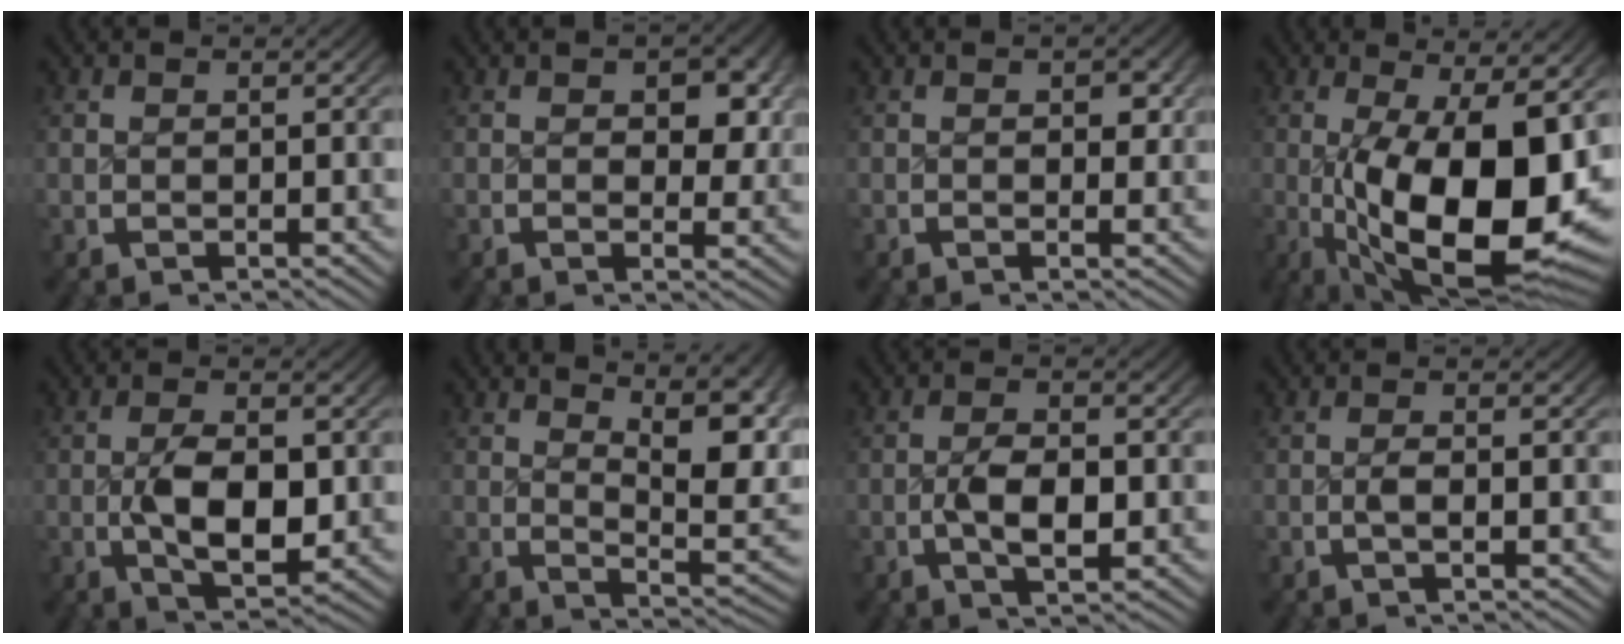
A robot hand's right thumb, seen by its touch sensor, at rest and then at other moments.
{"total": 2.7, "force": [0.6, 1.3, 2.3], "torque": [-0.034, -0.017, 0.013]}
{"total": 0.6, "force": [0.2, 0.2, 0.5], "torque": [-0.008, -0.004, 0.003]}
{"total": 18.3, "force": [-3.0, 9.0, 15.7], "torque": [-0.277, -0.069, -0.006]}
{"total": 5.4, "force": [-0.7, 2.5, 4.7], "torque": [-0.097, -0.019, -0.009]}
{"total": 5.6, "force": [2.3, 1.6, 4.8], "torque": [-0.061, -0.011, 0.038]}
{"total": 3.4, "force": [-0.7, 1.3, 3.0], "torque": [-0.061, -0.009, -0.014]}
{"total": 0.9, "force": [-0.3, -0.6, 0.6], "torque": [-0.012, 0.001, -0.010]}